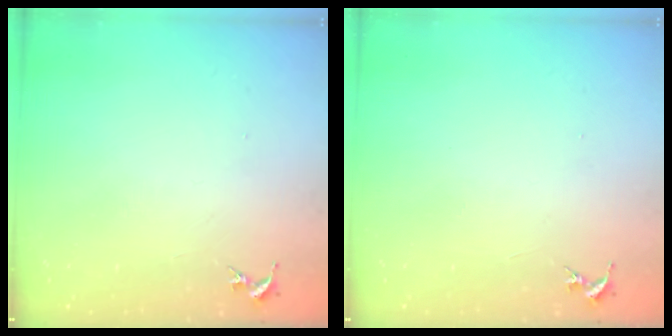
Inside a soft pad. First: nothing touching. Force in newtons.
{"total": 0.0}